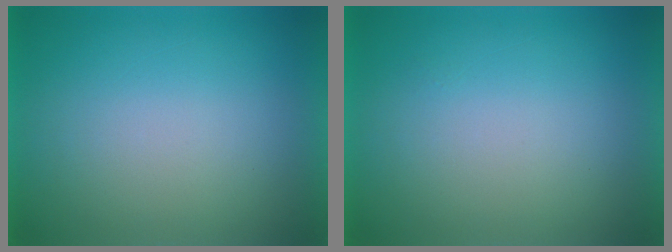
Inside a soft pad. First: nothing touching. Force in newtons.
{"total": 0.0}